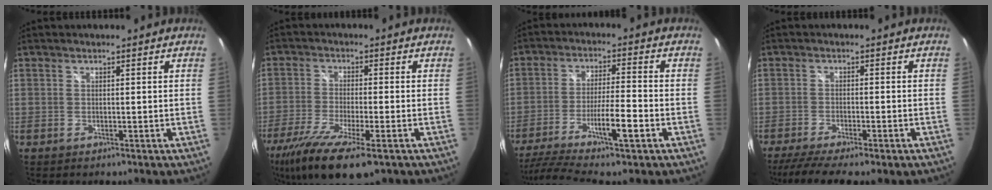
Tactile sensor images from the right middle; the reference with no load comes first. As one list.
[{"total": 14.2, "force": [-9.0, 3.3, 10.5], "torque": [-0.221, -0.057, -0.161]}, {"total": 13.9, "force": [-8.2, 1.1, 11.1], "torque": [-0.219, -0.025, -0.141]}, {"total": 9.3, "force": [-7.1, 1.1, 5.8], "torque": [-0.124, -0.033, -0.114]}]